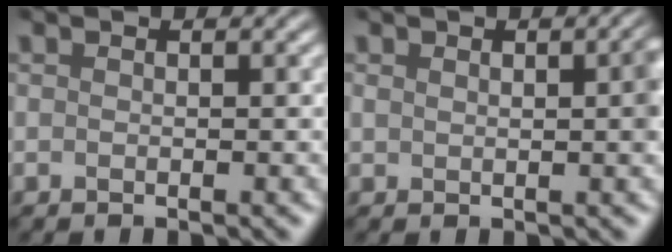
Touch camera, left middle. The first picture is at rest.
{"total": 1.1, "force": [0.6, 0.3, 0.9], "torque": [-0.003, 0.000, 0.005]}